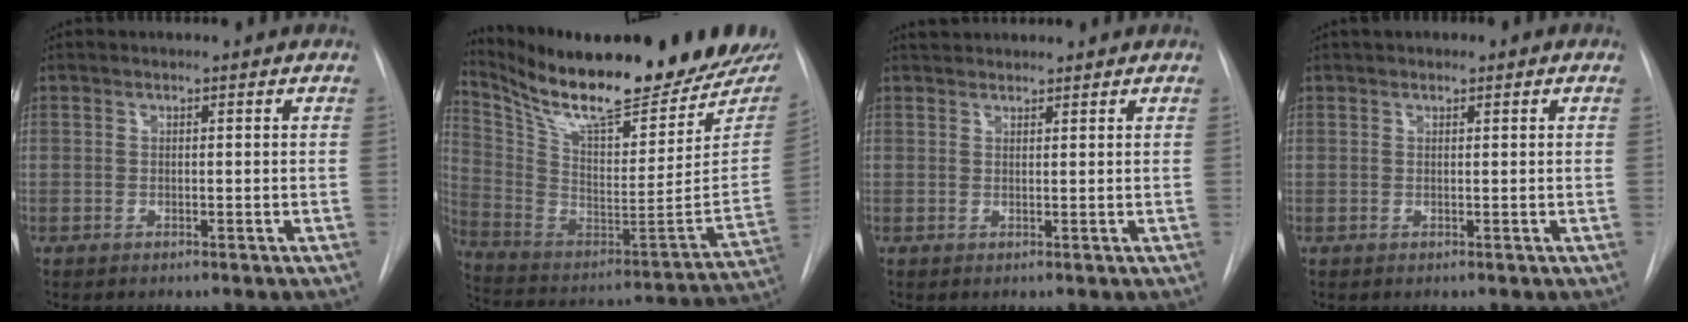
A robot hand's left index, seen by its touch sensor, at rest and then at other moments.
{"total": 26.2, "force": [22.1, 3.9, 13.5], "torque": [-0.238, -0.071, 0.331]}
{"total": 2.4, "force": [2.3, 0.5, 0.4], "torque": [-0.007, 0.025, 0.041]}
{"total": 1.1, "force": [0.3, 0.7, 0.8], "torque": [-0.013, 0.006, 0.004]}